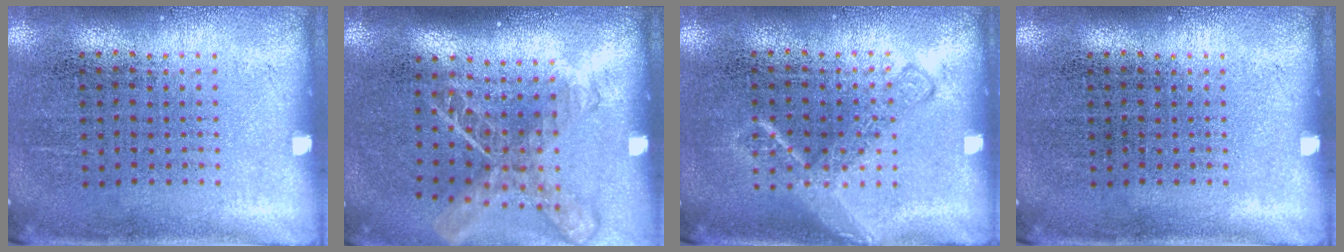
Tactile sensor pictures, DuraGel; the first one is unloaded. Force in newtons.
{"total": 2.0, "press": 1.4, "slide": 1.3}
{"total": 2.3, "press": 2.3, "slide": 0.4}
{"total": 0.0}